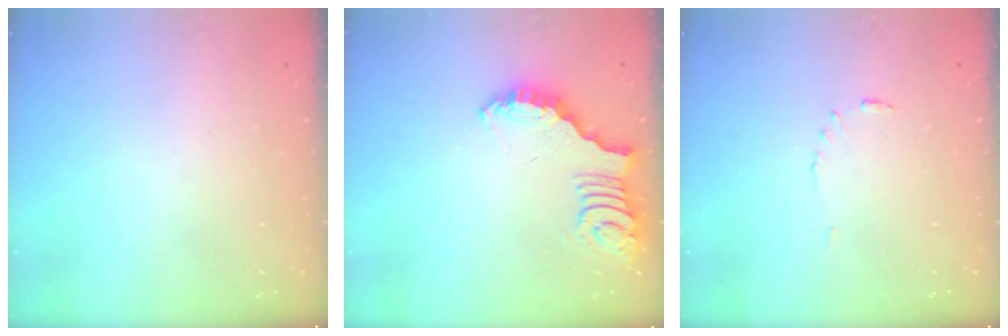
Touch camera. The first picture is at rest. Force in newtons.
{"total": 2.5, "press": 2.5, "slide": 0.5}
{"total": 4.5, "press": 4.5, "slide": 0.5}